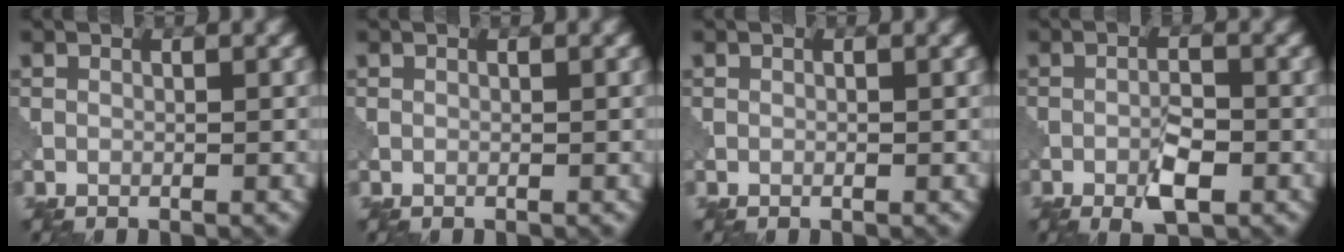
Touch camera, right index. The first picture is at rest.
{"total": 0.0}
{"total": 0.0}
{"total": 3.3, "force": [-1.5, 1.0, 2.7], "torque": [-0.048, 0.003, -0.029]}